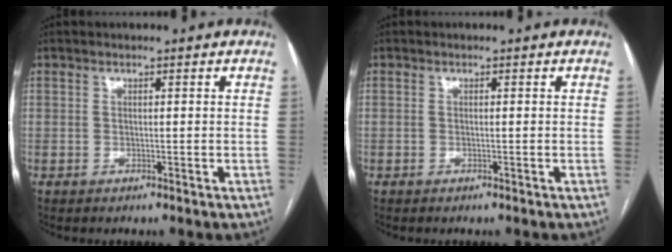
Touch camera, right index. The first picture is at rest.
{"total": 0.0}